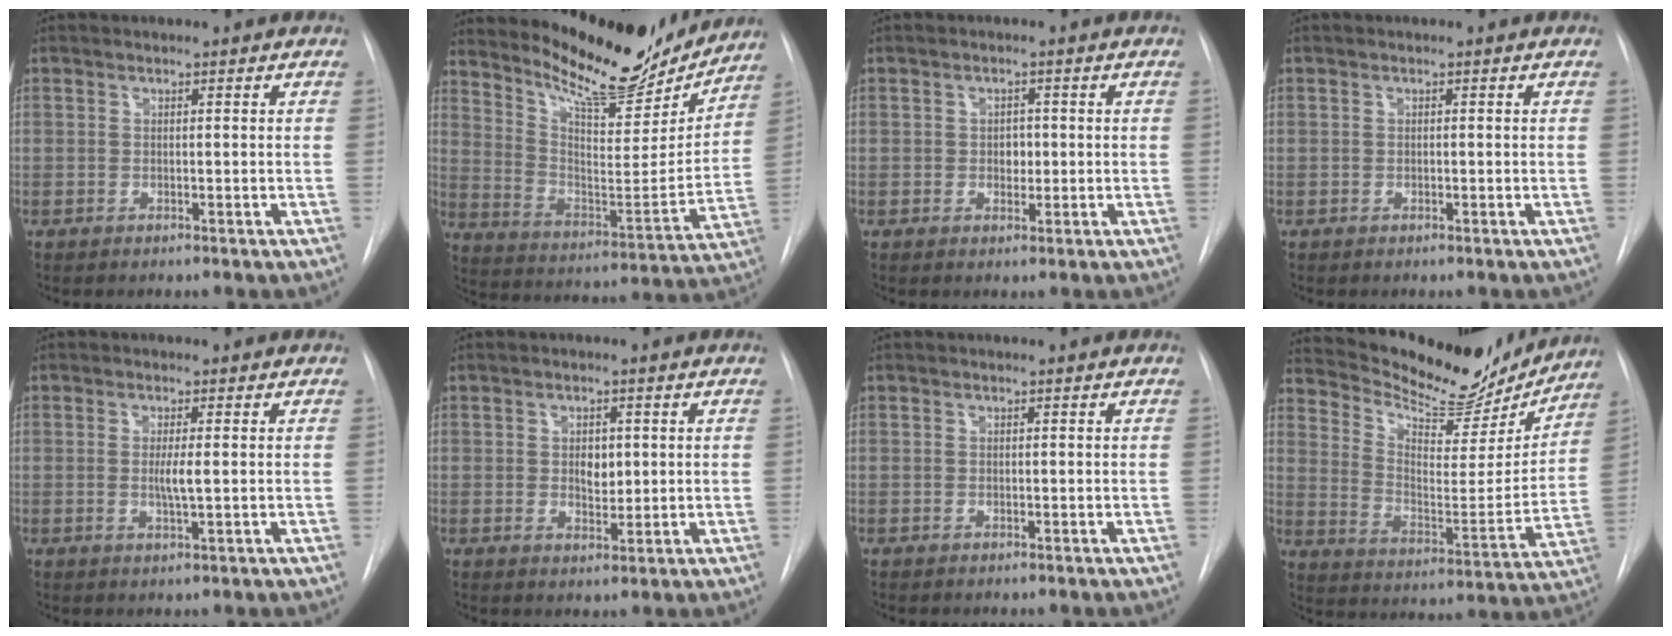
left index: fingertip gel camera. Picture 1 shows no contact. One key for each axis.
{"total": 18.9, "fx": 17.4, "fy": 3.5, "fz": 6.3, "tx": -0.114, "ty": -0.042, "tz": 0.265}
{"total": 2.0, "fx": 0.0, "fy": 1.5, "fz": 1.4, "tx": -0.018, "ty": 0.002, "tz": 0.001}
{"total": 0.0}
{"total": 2.5, "fx": 0.0, "fy": 0.1, "fz": 2.5, "tx": -0.052, "ty": -0.004, "tz": 0.000}
{"total": 3.1, "fx": 0.5, "fy": 2.0, "fz": 2.4, "tx": -0.034, "ty": -0.003, "tz": 0.013}
{"total": 0.0}
{"total": 22.2, "fx": 20.4, "fy": 5.1, "fz": 7.2, "tx": -0.123, "ty": -0.038, "tz": 0.296}